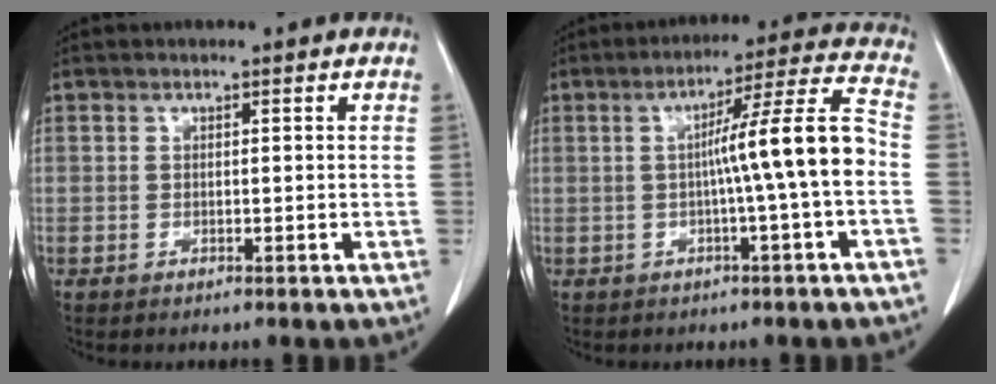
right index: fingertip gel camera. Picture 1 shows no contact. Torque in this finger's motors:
{"motor_torque": [1.00, -0.19, 0.47, 0.15]}